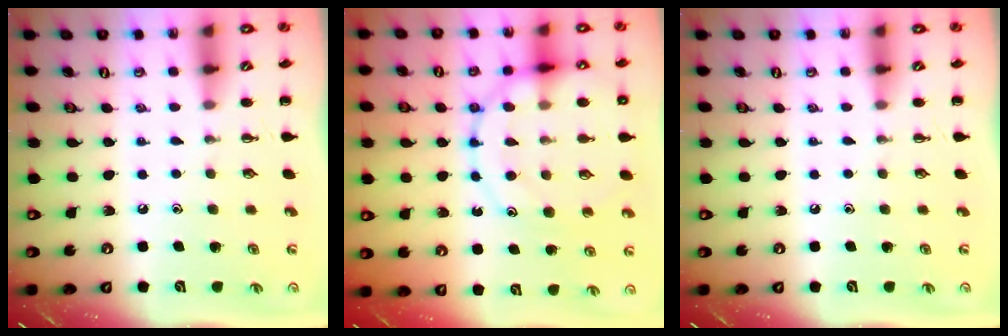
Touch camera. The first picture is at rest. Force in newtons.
{"total": 18.4, "press": 18.2, "slide": 2.3}
{"total": 0.0}